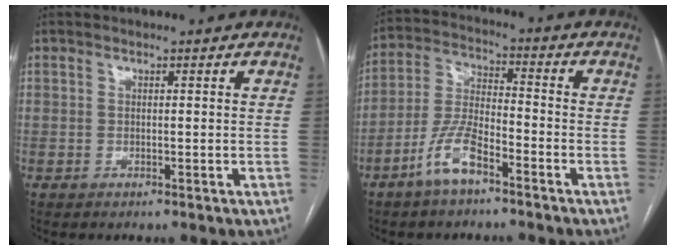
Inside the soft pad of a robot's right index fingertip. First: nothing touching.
{"total": 8.3, "force": [-5.2, 2.5, 6.0], "torque": [-0.134, 0.005, -0.101]}